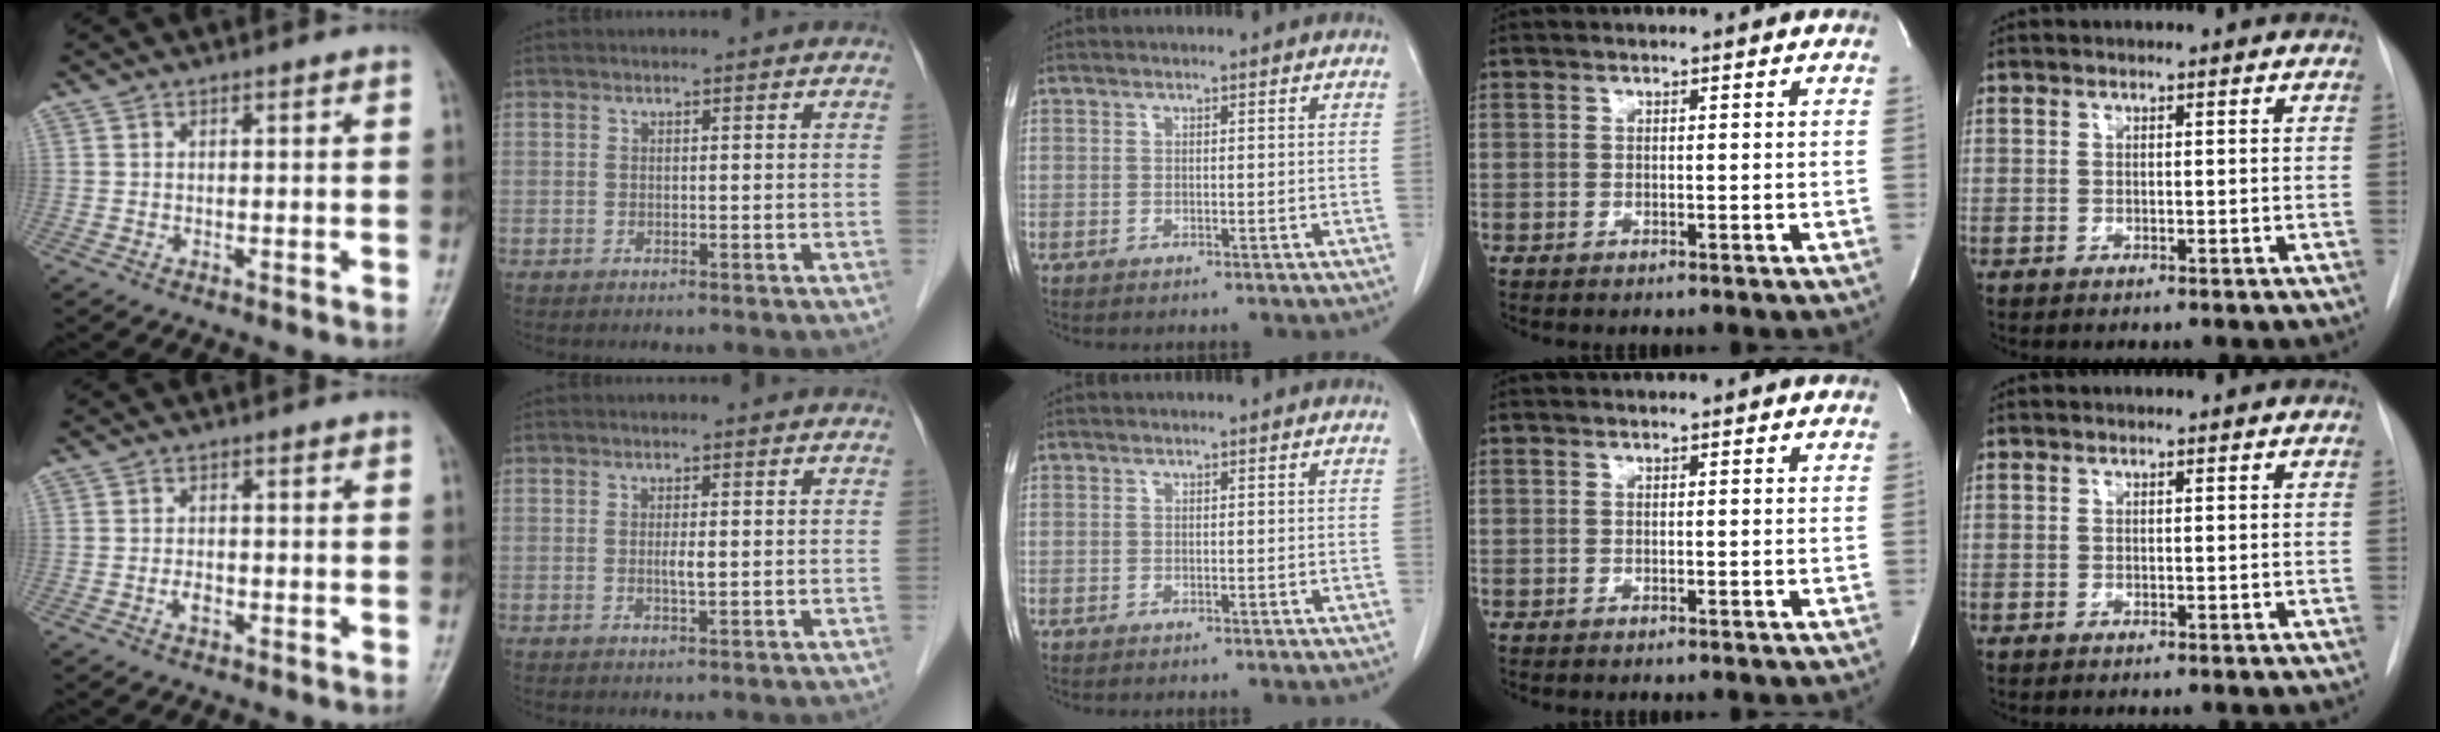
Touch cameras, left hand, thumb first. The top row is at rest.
{"thumb": {"total": 2.0, "force": [-0.9, 1.3, 1.3], "torque": [-0.016, 0.003, -0.018]}, "index": {"total": 1.4, "force": [0.1, 0.1, 1.4], "torque": [-0.028, -0.001, 0.002]}}